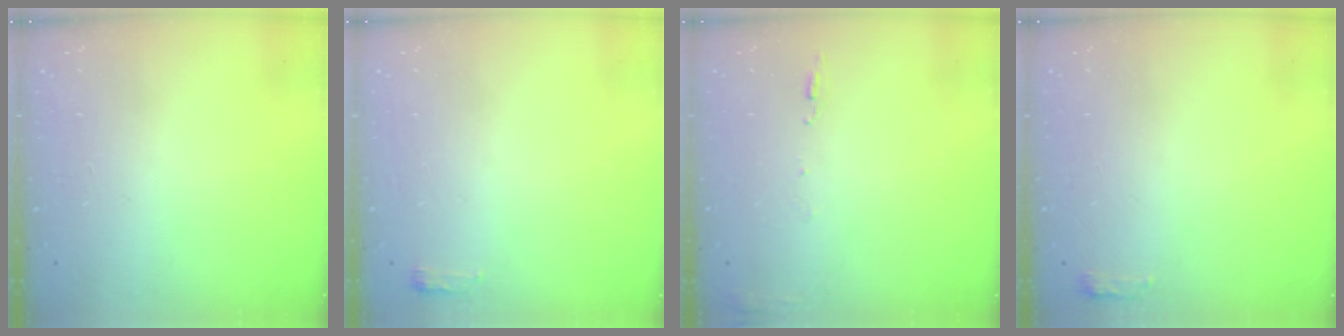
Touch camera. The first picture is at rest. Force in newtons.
{"total": 2.7, "press": 2.6, "slide": 0.8}
{"total": 6.8, "press": 6.8, "slide": 0.7}
{"total": 3.3, "press": 3.2, "slide": 0.9}